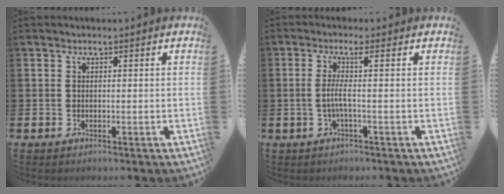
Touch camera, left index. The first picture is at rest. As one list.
[{"total": 3.2, "force": [-0.3, -0.4, 3.1], "torque": [-0.068, 0.002, -0.008]}]